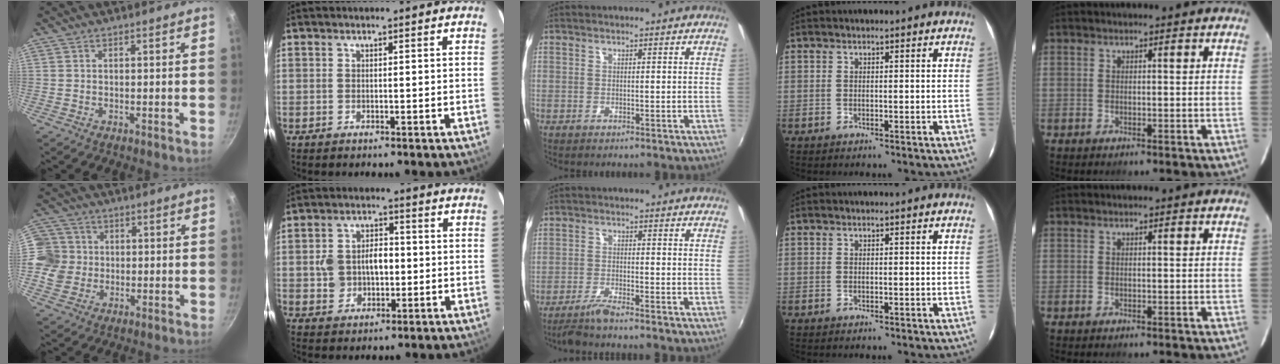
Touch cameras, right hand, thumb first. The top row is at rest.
{"thumb": {"total": 9.1, "force": [0.0, 8.7, 2.8], "torque": [-0.025, 0.007, -0.015]}, "index": {"total": 7.5, "force": [-0.3, 5.7, 4.8], "torque": [-0.095, 0.017, 0.003]}, "middle": {"total": 3.9, "force": [-3.5, -0.2, 1.9], "torque": [-0.057, -0.008, -0.070]}}